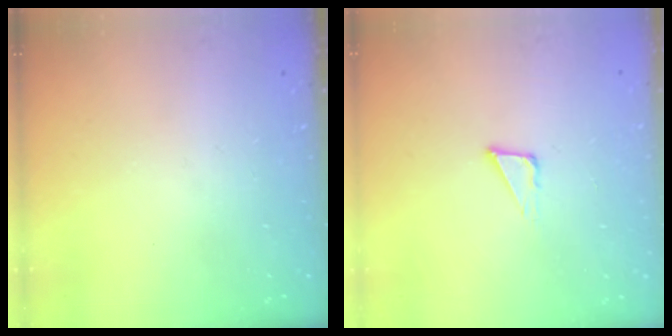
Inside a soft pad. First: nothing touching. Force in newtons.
{"total": 4.4, "press": 4.3, "slide": 0.8}